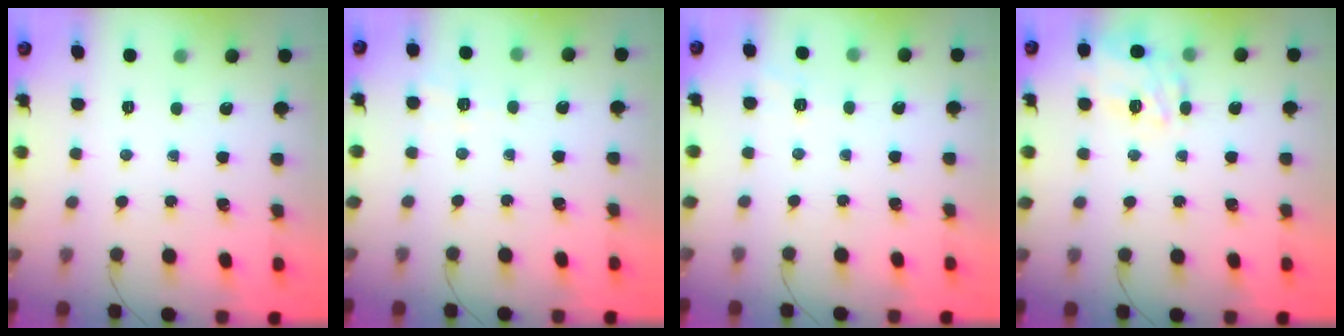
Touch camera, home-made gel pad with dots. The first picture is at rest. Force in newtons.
{"total": 2.7, "press": 2.3, "slide": 1.5}
{"total": 2.0, "press": 1.4, "slide": 1.4}
{"total": 15.1, "press": 15.0, "slide": 2.1}